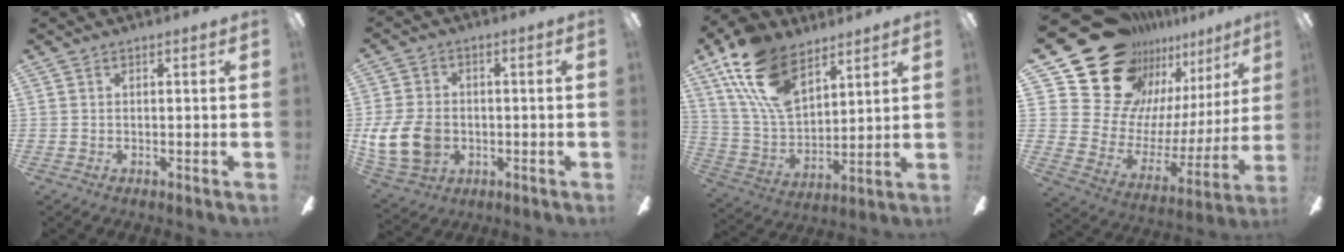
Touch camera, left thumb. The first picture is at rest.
{"total": 13.3, "force": [-2.4, 10.0, 8.4], "torque": [-0.190, 0.017, -0.041]}
{"total": 19.3, "force": [11.4, 10.4, 11.7], "torque": [-0.253, -0.044, 0.209]}
{"total": 25.4, "force": [18.0, 14.7, 10.1], "torque": [-0.192, -0.134, 0.352]}